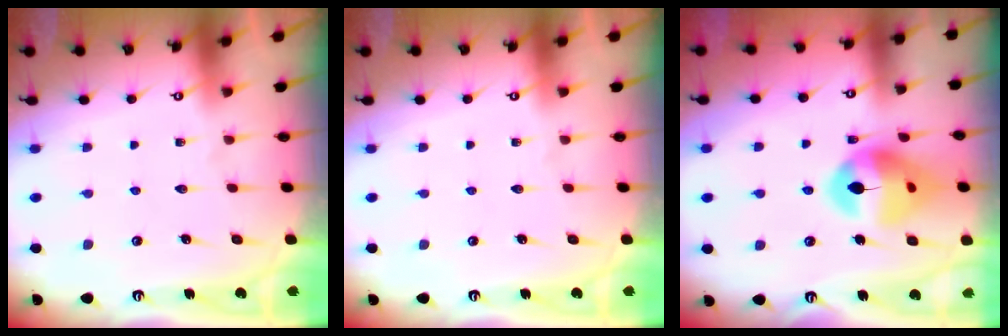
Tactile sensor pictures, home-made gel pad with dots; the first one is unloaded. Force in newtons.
{"total": 0.0}
{"total": 14.5, "press": 14.4, "slide": 1.8}